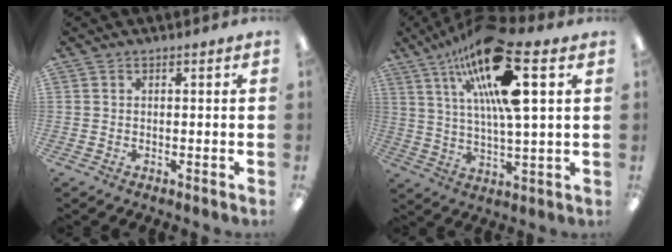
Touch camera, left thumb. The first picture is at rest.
{"total": 19.8, "force": [9.2, 5.6, 16.6], "torque": [-0.295, -0.029, 0.146]}